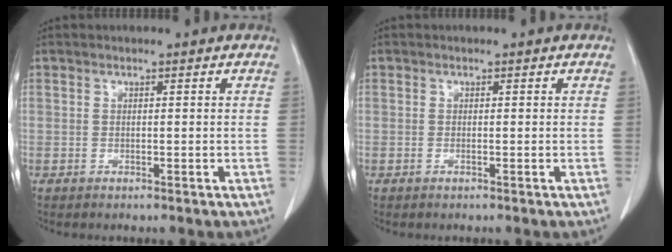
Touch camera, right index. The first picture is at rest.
{"total": 0.0}